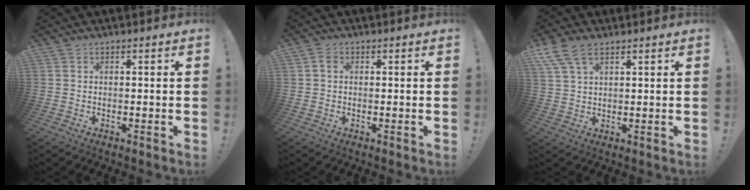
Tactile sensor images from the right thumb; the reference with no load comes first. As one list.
[{"total": 1.7, "force": [0.2, 1.2, 1.2], "torque": [-0.018, 0.002, 0.002]}, {"total": 7.9, "force": [4.8, 3.9, 4.9], "torque": [-0.097, -0.008, 0.097]}]